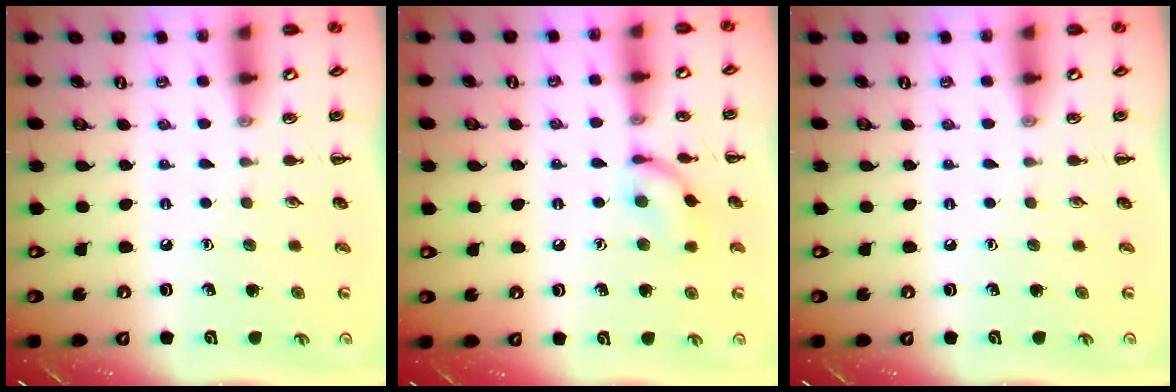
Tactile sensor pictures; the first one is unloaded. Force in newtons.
{"total": 9.6, "press": 9.6, "slide": 0.4}
{"total": 0.0}